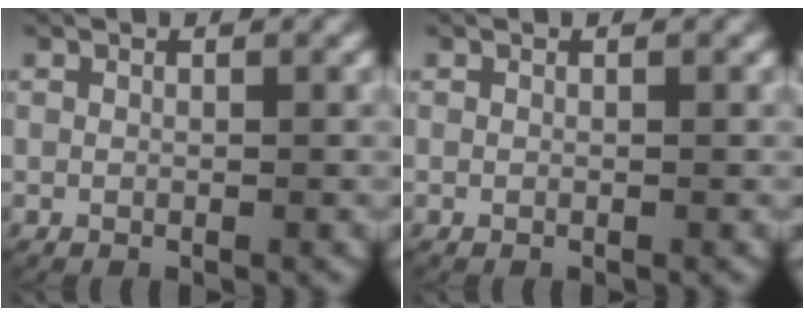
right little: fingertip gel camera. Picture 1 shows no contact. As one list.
[{"total": 0.0}]